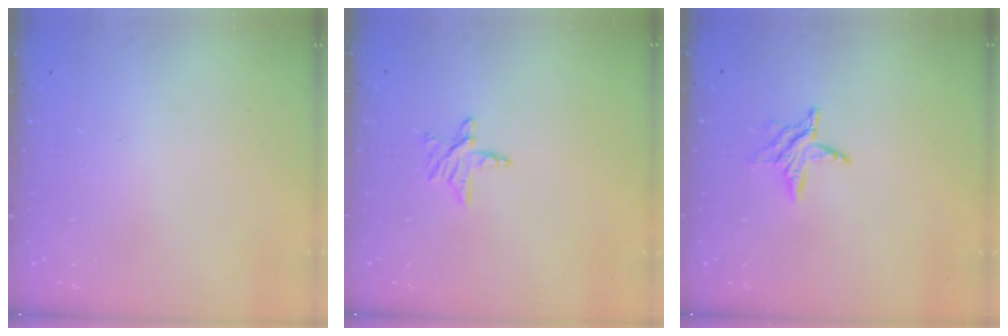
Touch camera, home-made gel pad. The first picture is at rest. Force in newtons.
{"total": 5.6, "press": 5.5, "slide": 0.5}
{"total": 6.3, "press": 6.3, "slide": 0.5}